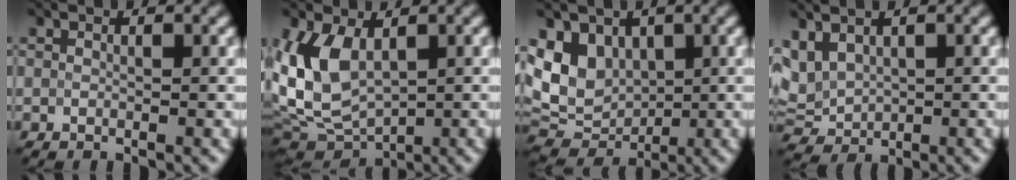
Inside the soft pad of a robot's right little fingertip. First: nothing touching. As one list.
[{"total": 6.6, "force": [1.4, 4.0, 5.0], "torque": [-0.107, -0.006, 0.025]}, {"total": 7.3, "force": [1.6, 5.6, 4.4], "torque": [-0.092, -0.005, 0.028]}, {"total": 4.3, "force": [1.5, 3.0, 2.6], "torque": [-0.060, 0.003, 0.036]}]